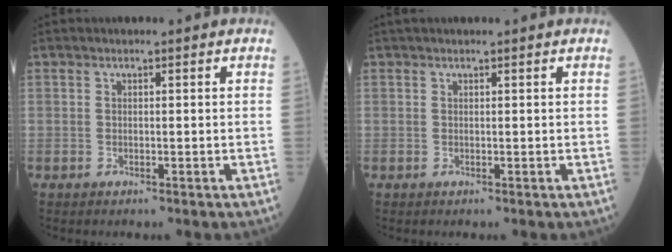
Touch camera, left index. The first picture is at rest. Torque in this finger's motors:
{"motor_torque": [0.22, -0.17, 0.06, 0.02]}